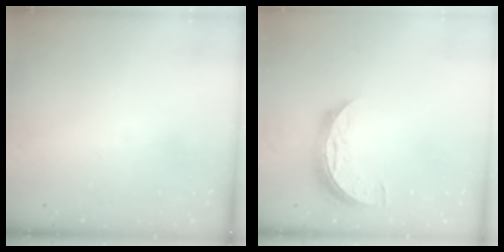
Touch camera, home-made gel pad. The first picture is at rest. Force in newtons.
{"total": 8.4, "press": 8.4, "slide": 0.4}